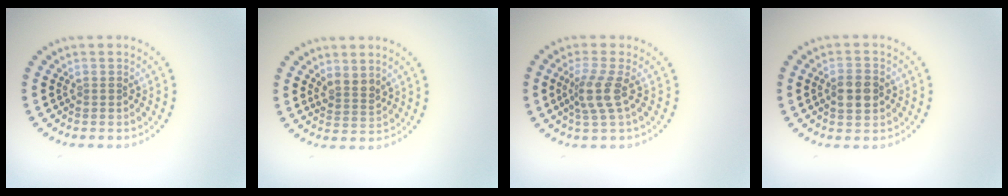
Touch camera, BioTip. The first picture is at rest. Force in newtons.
{"total": 2.0, "press": 1.6, "slide": 1.2}
{"total": 2.7, "press": 2.0, "slide": 1.8}
{"total": 2.9, "press": 2.8, "slide": 0.3}